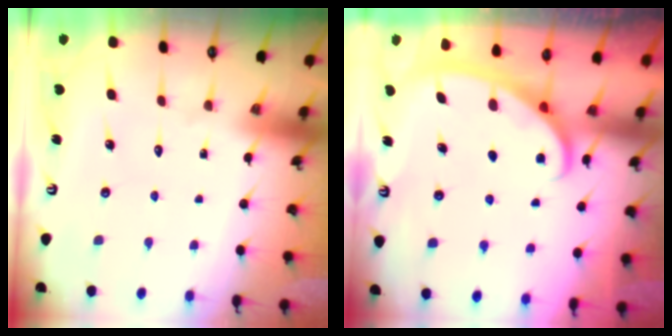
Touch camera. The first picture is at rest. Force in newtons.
{"total": 2.8, "press": 2.8, "slide": 0.4}